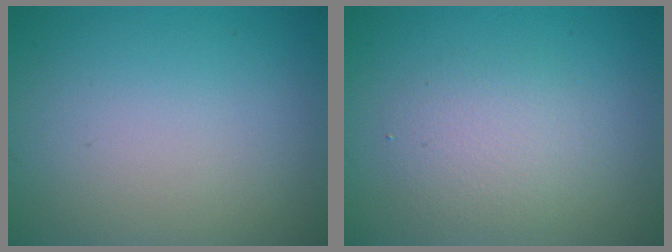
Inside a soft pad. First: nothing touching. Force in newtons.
{"total": 2.7, "press": 2.7, "slide": 0.1}